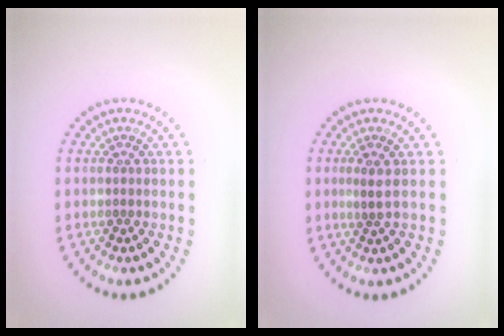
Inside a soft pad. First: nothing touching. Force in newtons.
{"total": 1.2, "press": 0.9, "slide": 0.8}